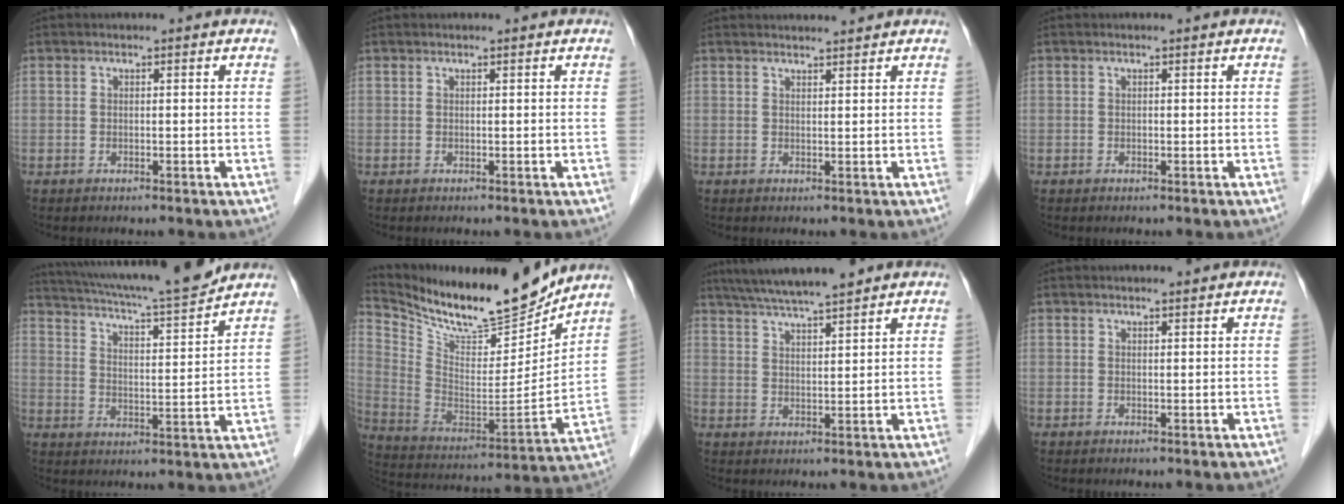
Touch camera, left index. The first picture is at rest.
{"total": 0.0}
{"total": 3.1, "force": [3.1, 0.1, 0.5], "torque": [-0.009, 0.012, 0.043]}
{"total": 0.0}
{"total": 16.4, "force": [15.0, -0.3, 6.7], "torque": [-0.120, -0.009, 0.223]}
{"total": 21.1, "force": [19.0, 3.0, 8.7], "torque": [-0.169, -0.033, 0.315]}
{"total": 9.5, "force": [8.2, 0.1, 4.7], "torque": [-0.080, 0.022, 0.129]}
{"total": 1.1, "force": [1.0, -0.1, 0.4], "torque": [-0.009, 0.002, 0.018]}